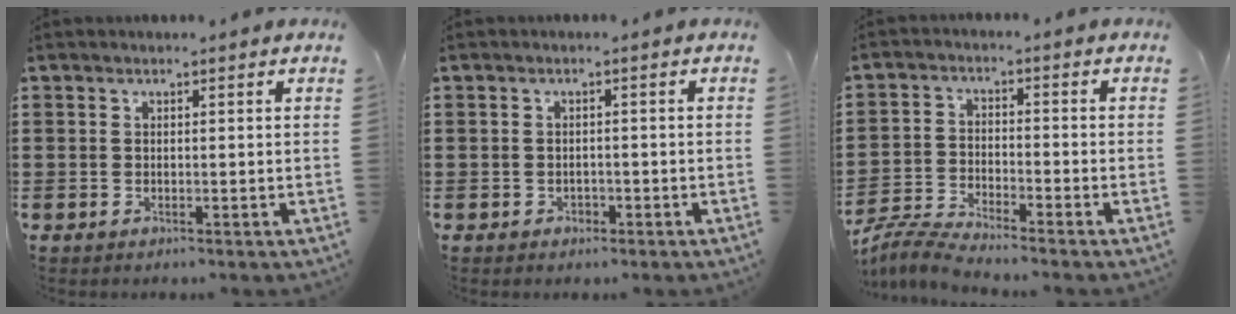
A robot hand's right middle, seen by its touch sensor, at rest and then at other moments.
{"total": 0.9, "force": [-0.7, 0.6, 0.2], "torque": [-0.008, 0.001, -0.015]}
{"total": 5.0, "force": [-4.8, -0.1, 1.4], "torque": [-0.045, -0.012, -0.100]}